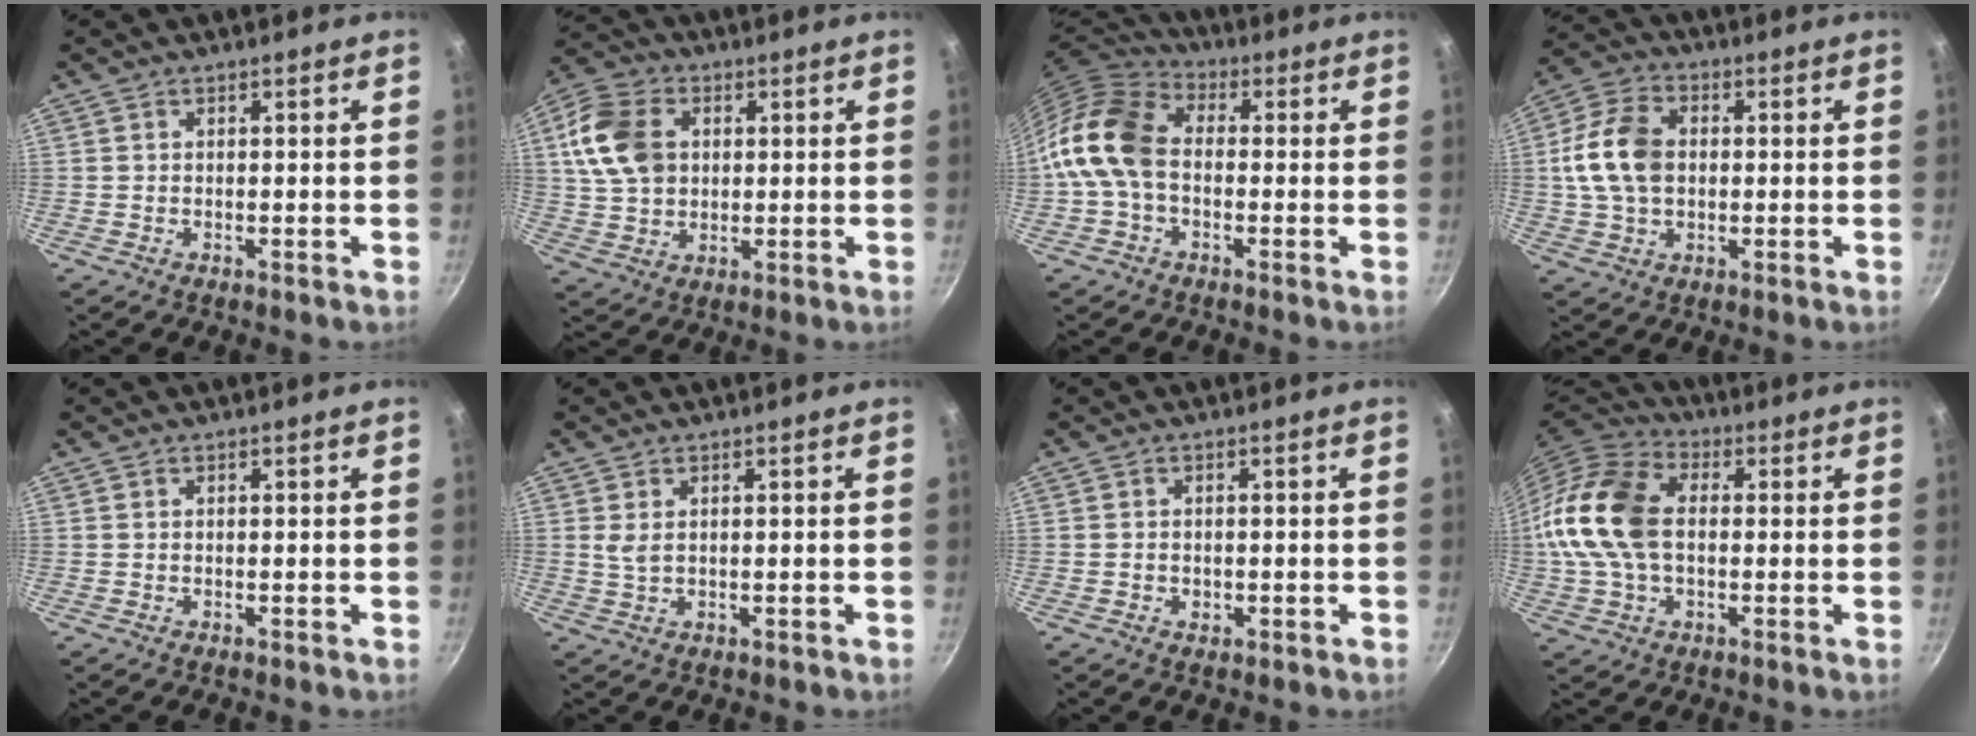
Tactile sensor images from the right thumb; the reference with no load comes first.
{"total": 12.9, "force": [2.6, 9.5, 8.3], "torque": [-0.143, 0.004, 0.042]}
{"total": 13.3, "force": [-1.6, 9.3, 9.4], "torque": [-0.162, 0.035, -0.054]}
{"total": 12.0, "force": [0.7, 8.3, 8.7], "torque": [-0.155, 0.017, 0.005]}
{"total": 0.0}
{"total": 2.1, "force": [0.5, 1.0, 1.7], "torque": [-0.033, -0.005, 0.013]}
{"total": 1.6, "force": [-0.5, 1.2, 0.9], "torque": [-0.013, 0.001, -0.006]}
{"total": 16.6, "force": [0.5, 11.1, 12.4], "torque": [-0.233, 0.029, -0.005]}